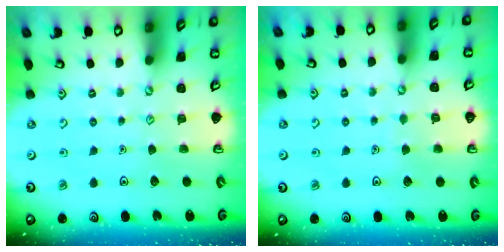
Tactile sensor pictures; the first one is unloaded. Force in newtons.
{"total": 2.9, "press": 2.9, "slide": 0.3}